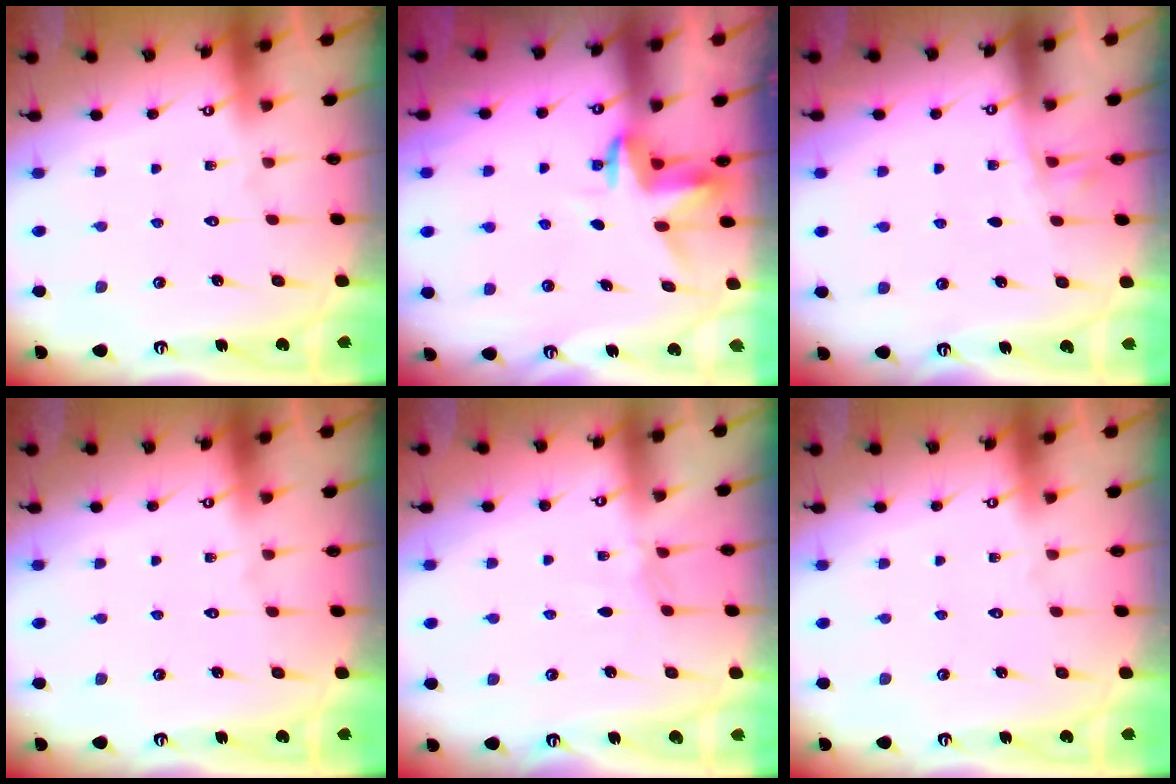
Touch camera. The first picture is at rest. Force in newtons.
{"total": 3.6, "press": 3.6, "slide": 0.2}
{"total": 2.9, "press": 2.9, "slide": 0.4}
{"total": 0.0}
{"total": 3.1, "press": 3.1, "slide": 0.5}
{"total": 0.0}